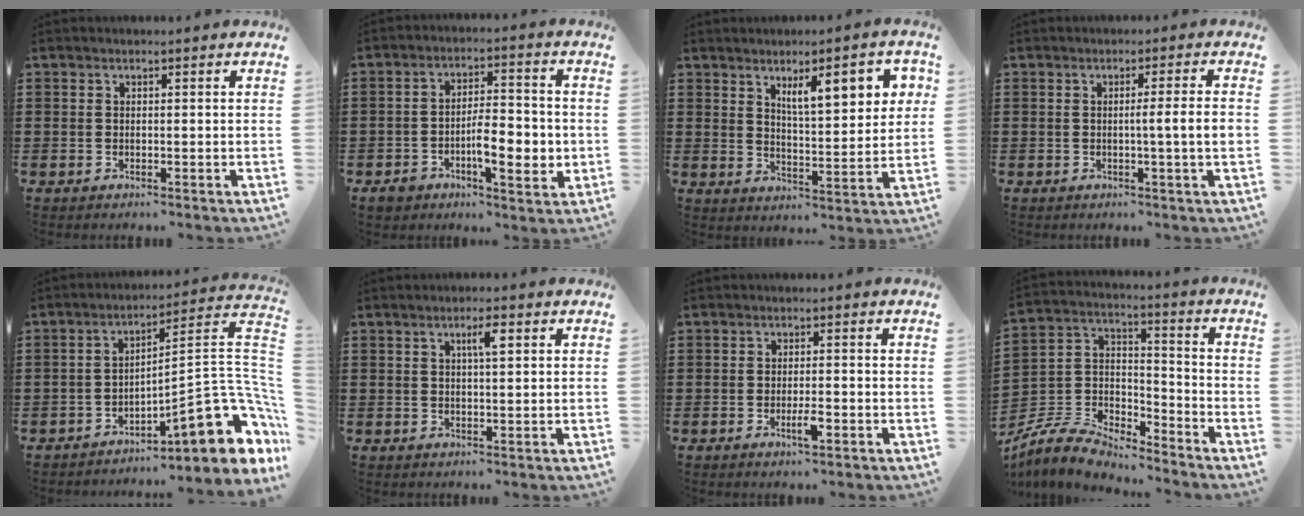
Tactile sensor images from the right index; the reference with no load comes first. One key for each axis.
{"total": 7.8, "fx": -2.2, "fy": 3.7, "fz": 6.5, "tx": -0.096, "ty": 0.002, "tz": -0.041}
{"total": 8.4, "fx": 4.1, "fy": 2.5, "fz": 6.9, "tx": -0.108, "ty": -0.008, "tz": 0.063}
{"total": 4.3, "fx": -0.2, "fy": -0.6, "fz": 4.3, "tx": -0.074, "ty": -0.008, "tz": -0.008}
{"total": 13.8, "fx": -5.7, "fy": 3.6, "fz": 12.0, "tx": -0.164, "ty": -0.011, "tz": -0.098}
{"total": 3.0, "fx": 1.1, "fy": 0.6, "fz": 2.8, "tx": -0.048, "ty": 0.005, "tz": 0.014}
{"total": 2.8, "fx": -1.3, "fy": 0.6, "fz": 2.4, "tx": -0.048, "ty": -0.001, "tz": -0.027}
{"total": 8.1, "fx": -7.5, "fy": 1.9, "fz": 2.3, "tx": -0.067, "ty": 0.004, "tz": -0.155}